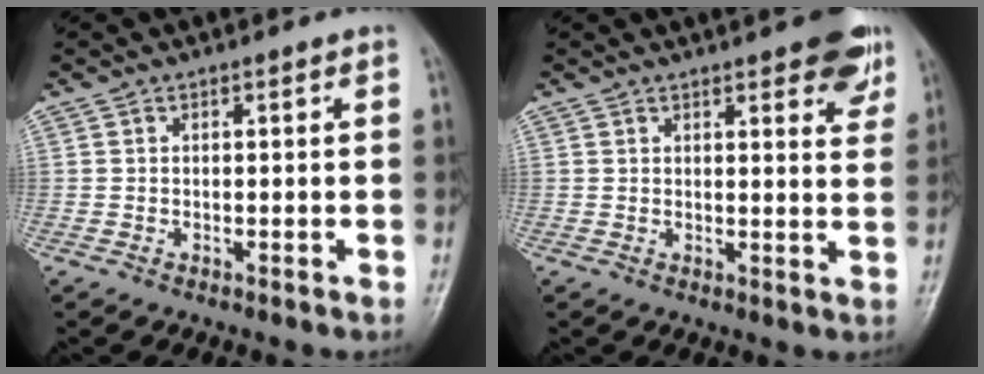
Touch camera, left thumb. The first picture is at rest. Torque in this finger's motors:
{"motor_torque": [1.27, 0.79, 0.74, -0.86, 0.01]}